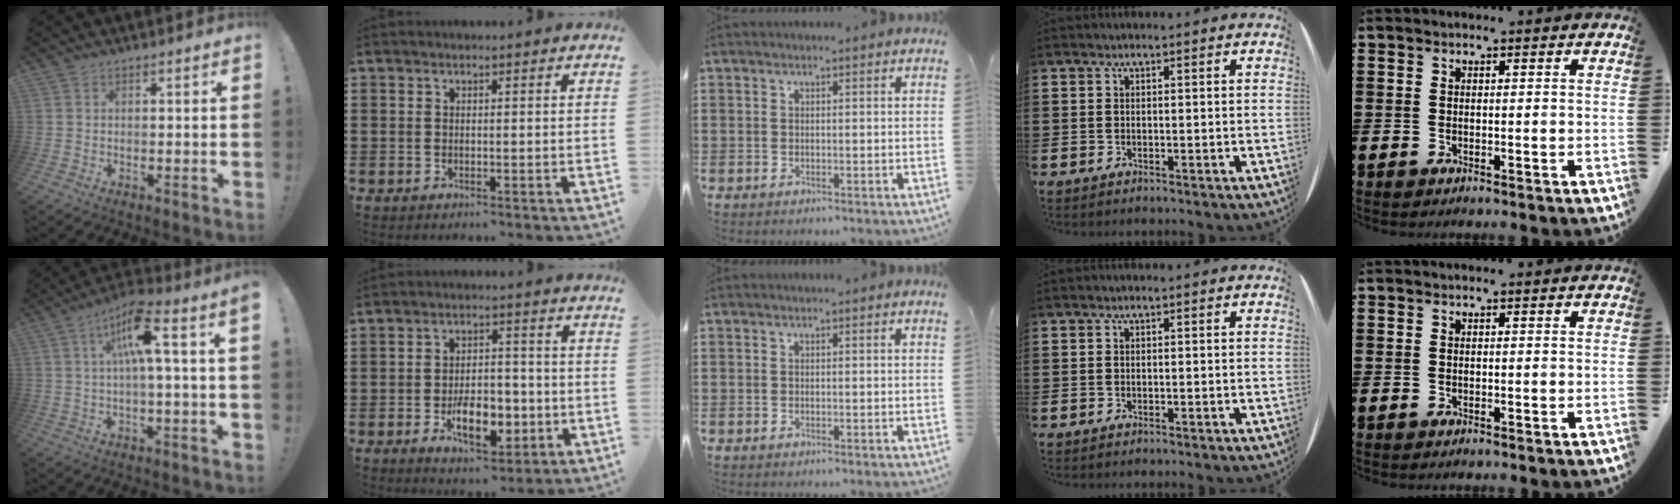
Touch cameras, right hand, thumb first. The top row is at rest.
{"thumb": {"total": 11.4, "force": [2.6, 1.2, 11.0], "torque": [-0.194, 0.000, 0.033]}, "index": {"total": 8.4, "force": [-2.9, 4.6, 6.4], "torque": [-0.100, 0.004, -0.052]}}